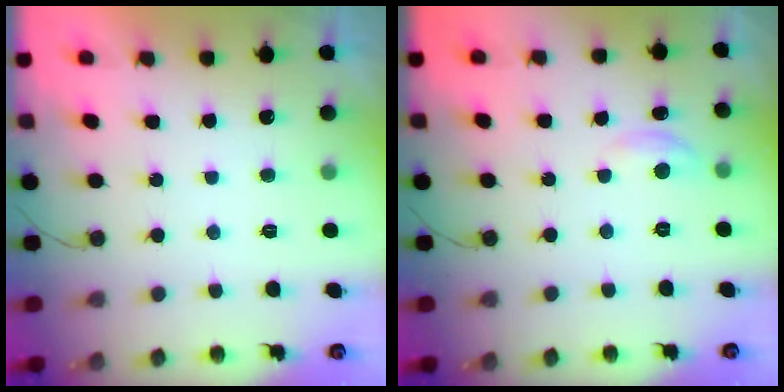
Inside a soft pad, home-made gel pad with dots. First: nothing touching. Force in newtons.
{"total": 2.9, "press": 2.9, "slide": 0.2}